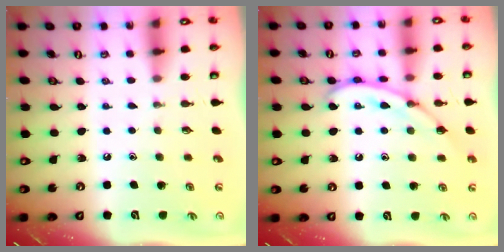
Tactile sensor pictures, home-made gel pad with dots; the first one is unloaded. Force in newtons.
{"total": 11.6, "press": 11.5, "slide": 0.8}